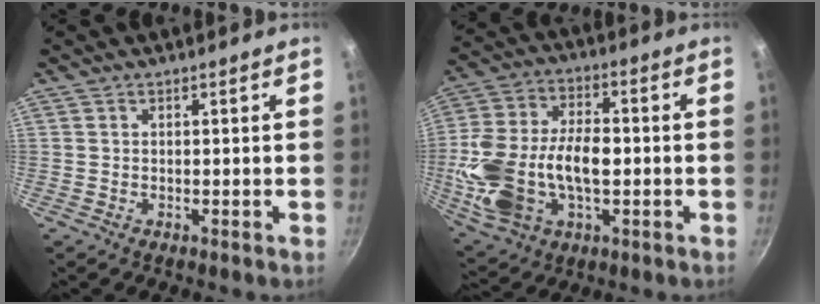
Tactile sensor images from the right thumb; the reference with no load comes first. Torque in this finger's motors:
{"motor_torque": [2.64, 2.37, 1.63, -1.03, 0.67]}